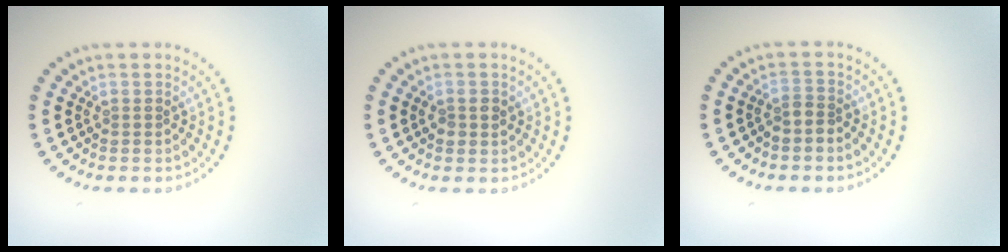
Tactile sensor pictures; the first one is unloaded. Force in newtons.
{"total": 1.4, "press": 1.4, "slide": 0.2}
{"total": 1.5, "press": 1.2, "slide": 1.0}